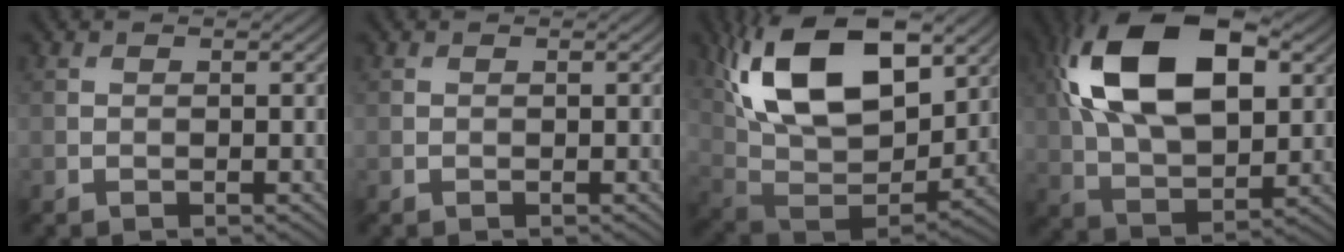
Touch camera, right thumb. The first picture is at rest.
{"total": 0.0}
{"total": 18.6, "force": [7.7, 10.2, 13.5], "torque": [-0.261, 0.029, 0.123]}
{"total": 18.4, "force": [6.0, 10.2, 14.1], "torque": [-0.285, 0.035, 0.089]}